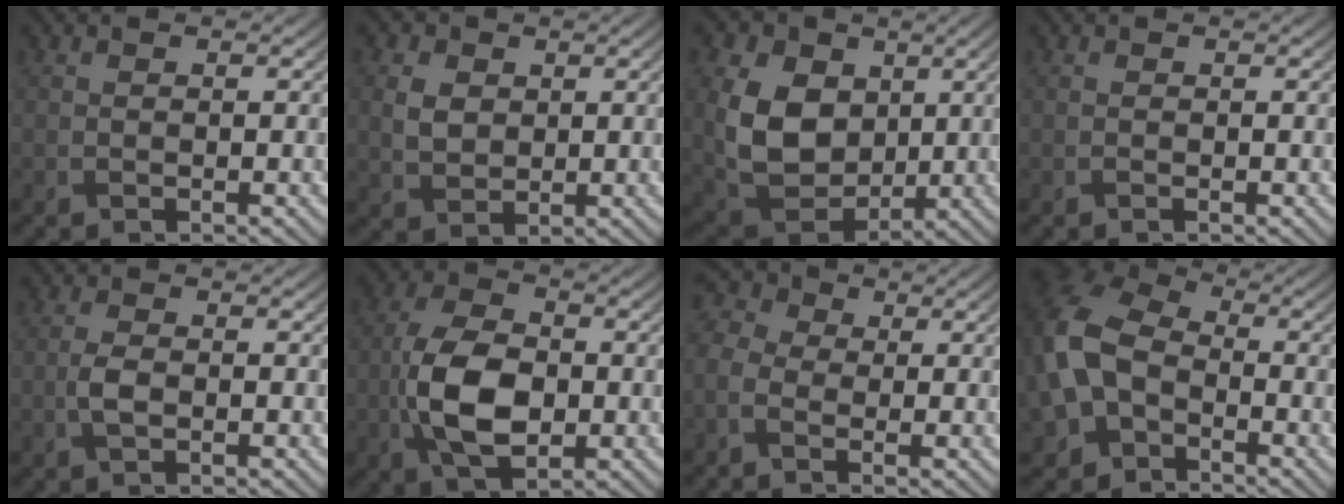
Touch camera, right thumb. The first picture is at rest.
{"total": 4.1, "force": [0.9, 3.2, 2.4], "torque": [-0.063, 0.000, 0.016]}
{"total": 11.6, "force": [1.8, 8.7, 7.5], "torque": [-0.186, -0.003, 0.031]}
{"total": 0.0}
{"total": 2.2, "force": [-0.5, 1.1, 1.9], "torque": [-0.044, 0.001, -0.014]}
{"total": 9.6, "force": [-1.7, 5.6, 7.6], "torque": [-0.167, 0.001, -0.037]}
{"total": 5.3, "force": [-1.5, 3.9, 3.3], "torque": [-0.101, 0.005, -0.047]}
{"total": 12.5, "force": [-2.7, 8.5, 8.7], "torque": [-0.235, -0.010, -0.061]}